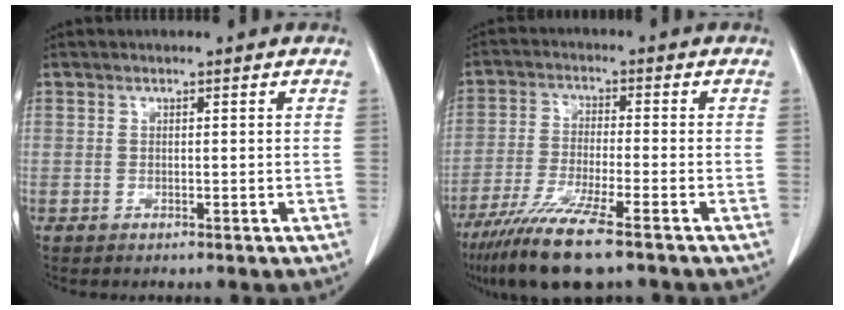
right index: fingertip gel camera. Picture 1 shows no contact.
{"total": 11.2, "force": [-7.7, 0.6, 8.1], "torque": [-0.152, -0.032, -0.135]}